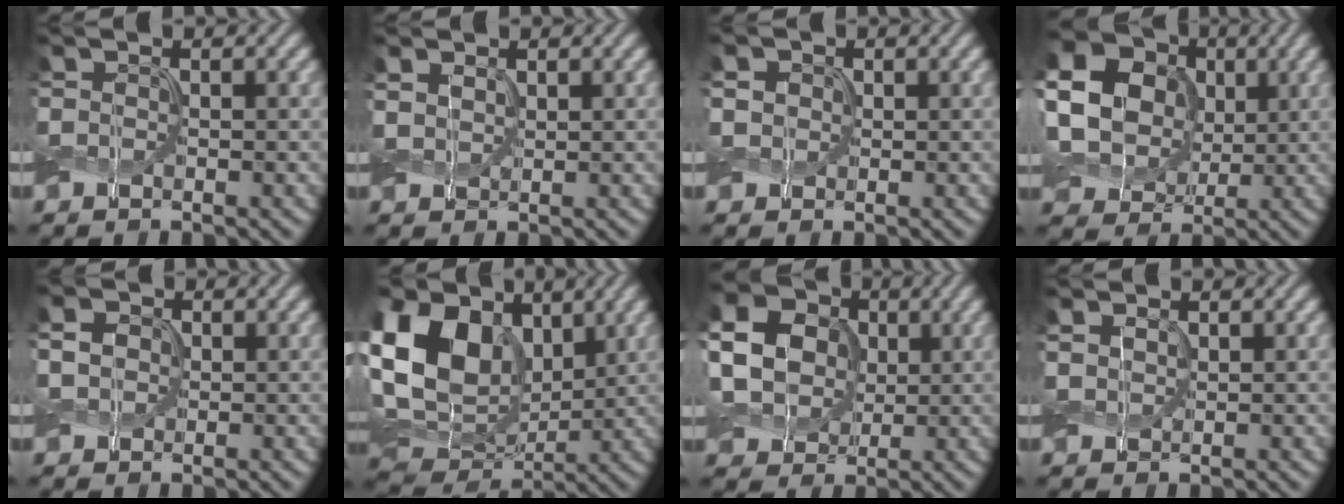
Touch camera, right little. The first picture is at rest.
{"total": 1.4, "force": [0.8, 0.9, 0.7], "torque": [-0.022, 0.000, 0.017]}
{"total": 2.5, "force": [1.0, 2.0, 1.2], "torque": [-0.041, 0.006, 0.015]}
{"total": 22.2, "force": [5.5, 19.2, 9.6], "torque": [-0.258, 0.031, 0.072]}
{"total": 2.8, "force": [0.6, 2.3, 1.5], "torque": [-0.043, 0.010, 0.002]}
{"total": 16.3, "force": [4.8, 11.6, 10.4], "torque": [-0.227, 0.033, 0.084]}
{"total": 12.3, "force": [2.6, 10.4, 6.0], "torque": [-0.177, 0.026, 0.054]}
{"total": 1.1, "force": [0.7, 0.7, 0.5], "torque": [-0.016, 0.000, 0.016]}